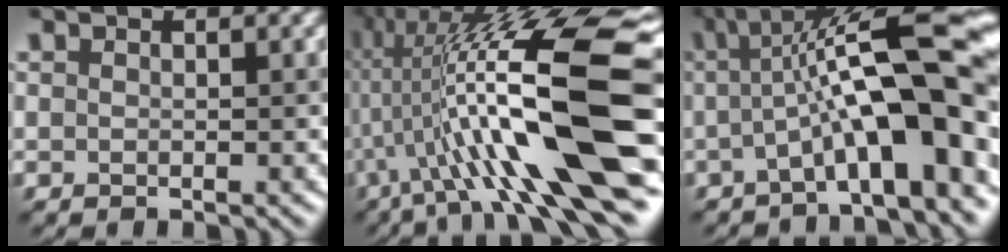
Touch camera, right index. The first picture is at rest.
{"total": 15.7, "force": [-0.7, 3.2, 15.4], "torque": [-0.259, 0.026, -0.009]}
{"total": 13.2, "force": [-0.3, 3.1, 12.8], "torque": [-0.186, 0.025, -0.009]}